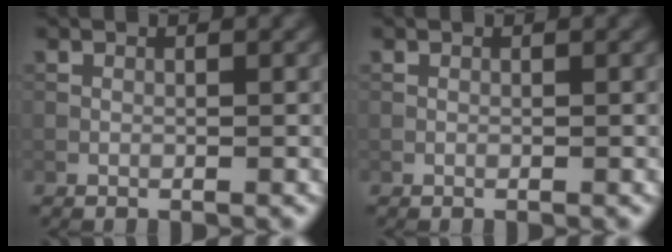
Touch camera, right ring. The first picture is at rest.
{"total": 0.0}